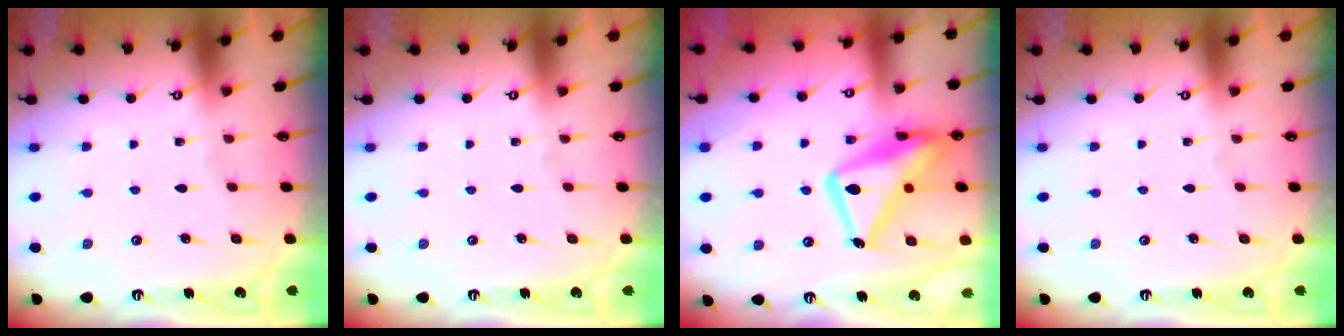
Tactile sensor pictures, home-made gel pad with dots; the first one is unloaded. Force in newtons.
{"total": 0.0}
{"total": 20.2, "press": 20.1, "slide": 1.9}
{"total": 0.0}